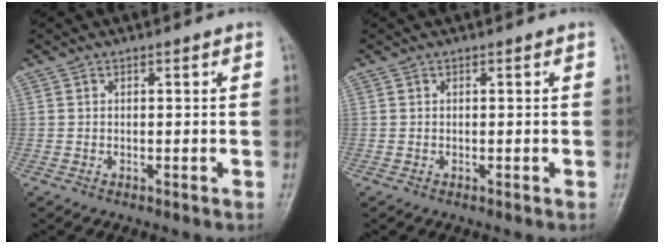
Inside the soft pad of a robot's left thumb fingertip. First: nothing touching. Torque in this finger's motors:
{"motor_torque": [0.00, 0.00, 0.00, 0.00, 0.00]}